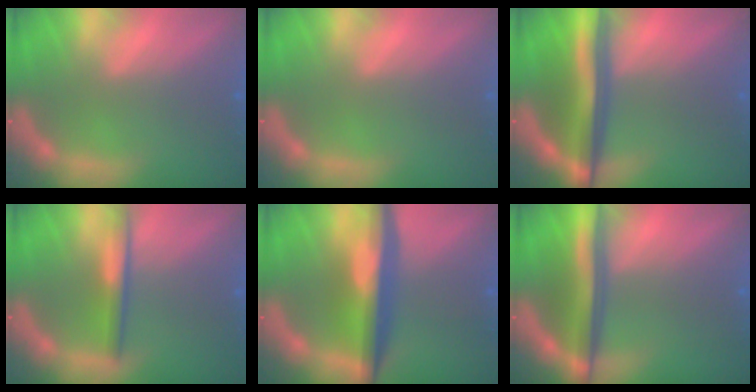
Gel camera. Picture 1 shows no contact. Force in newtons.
{"total": 0.0}
{"total": 8.6}
{"total": 3.0}
{"total": 7.4}
{"total": 7.1}